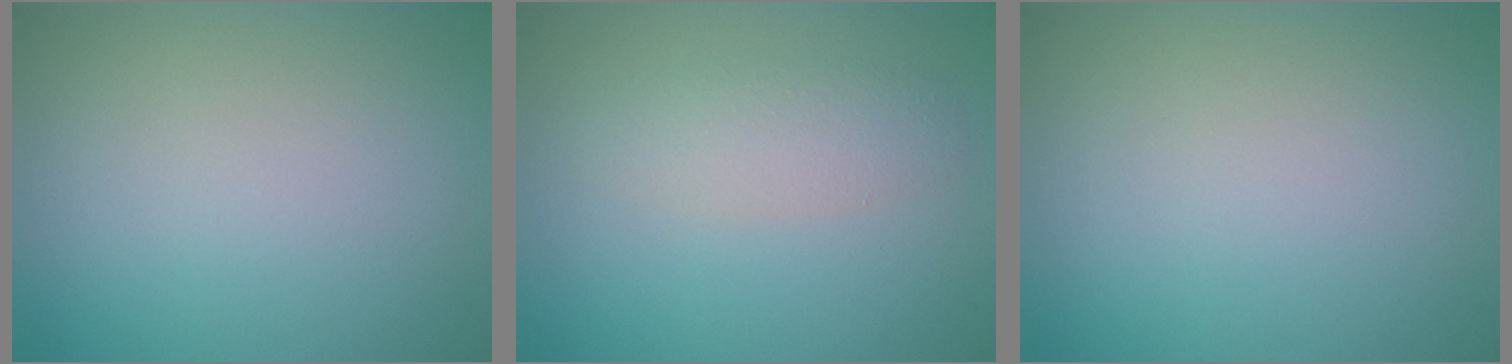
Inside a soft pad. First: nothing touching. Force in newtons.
{"total": 2.3, "press": 2.3, "slide": 0.1}
{"total": 0.0}